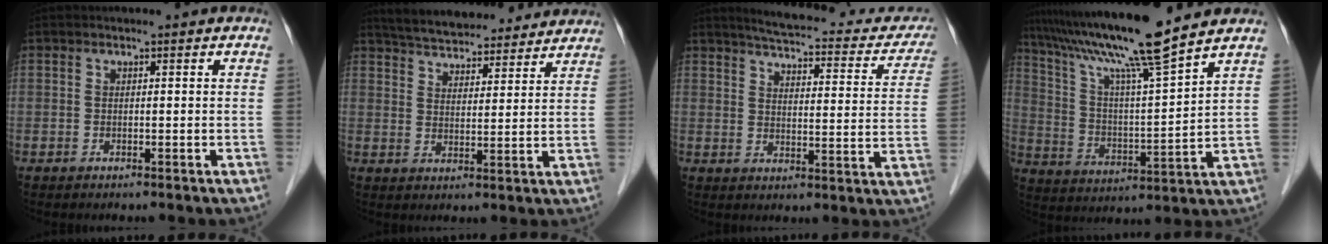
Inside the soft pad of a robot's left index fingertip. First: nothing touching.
{"total": 18.4, "force": [16.8, 4.5, 5.9], "torque": [-0.094, 0.025, 0.236]}
{"total": 21.1, "force": [18.6, 4.8, 8.7], "torque": [-0.100, -0.019, 0.215]}
{"total": 15.6, "force": [12.8, -1.4, 8.8], "torque": [-0.160, 0.003, 0.223]}